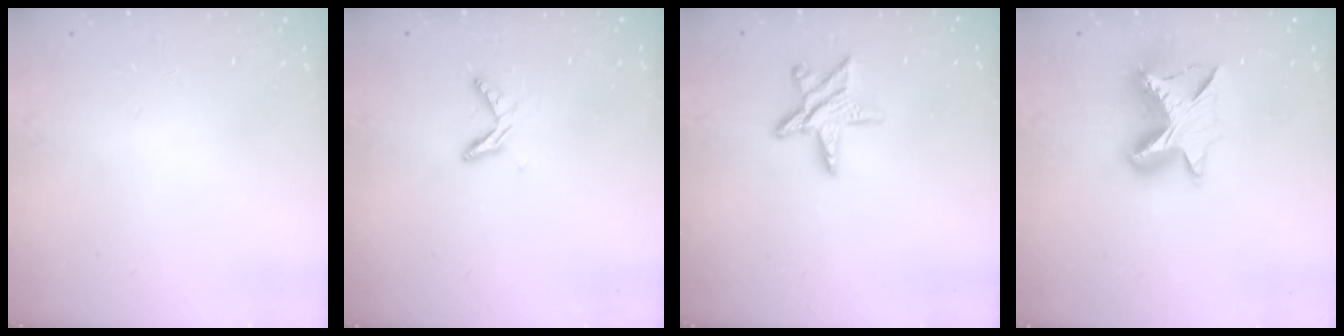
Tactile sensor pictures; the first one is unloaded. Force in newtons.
{"total": 6.6, "press": 6.6, "slide": 0.5}
{"total": 9.9, "press": 9.9, "slide": 0.5}
{"total": 12.6, "press": 12.6, "slide": 0.8}